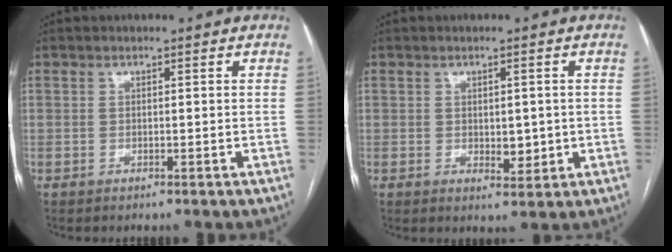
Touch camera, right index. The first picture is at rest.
{"total": 3.2, "force": [-0.1, 1.8, 2.7], "torque": [-0.036, -0.003, 0.008]}